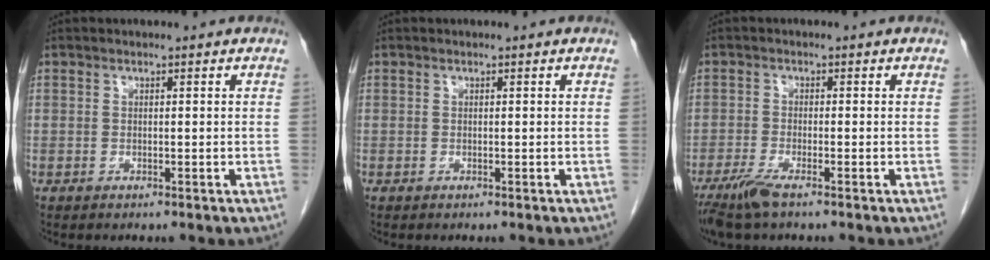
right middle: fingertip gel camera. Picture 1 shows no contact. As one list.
[{"total": 0.0}, {"total": 4.0, "force": [-2.9, 0.2, 2.7], "torque": [-0.061, -0.013, -0.059]}]